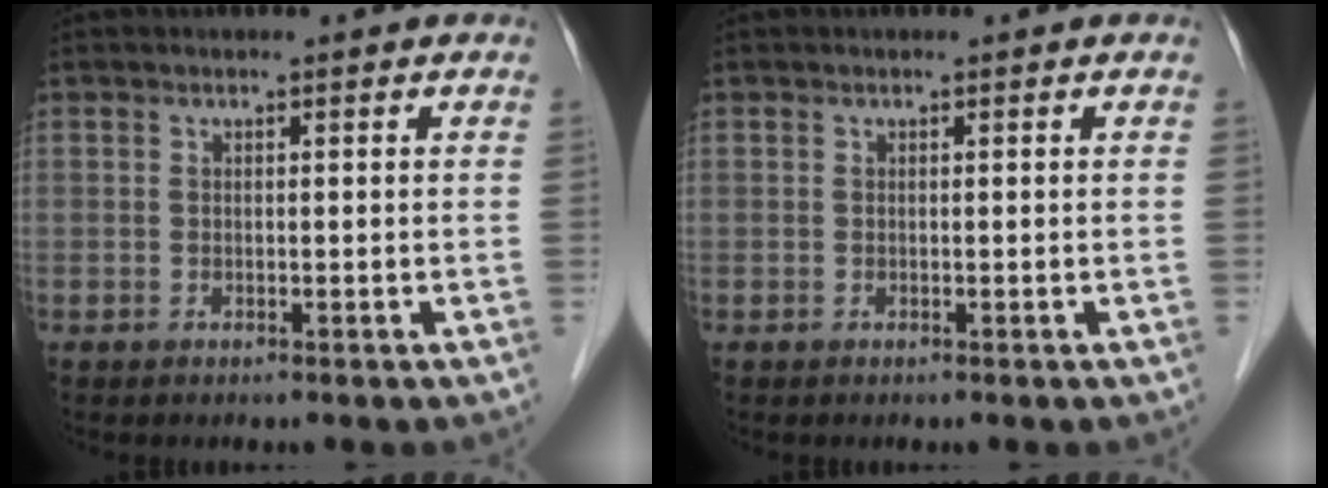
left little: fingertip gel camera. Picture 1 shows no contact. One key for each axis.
{"total": 0.0}